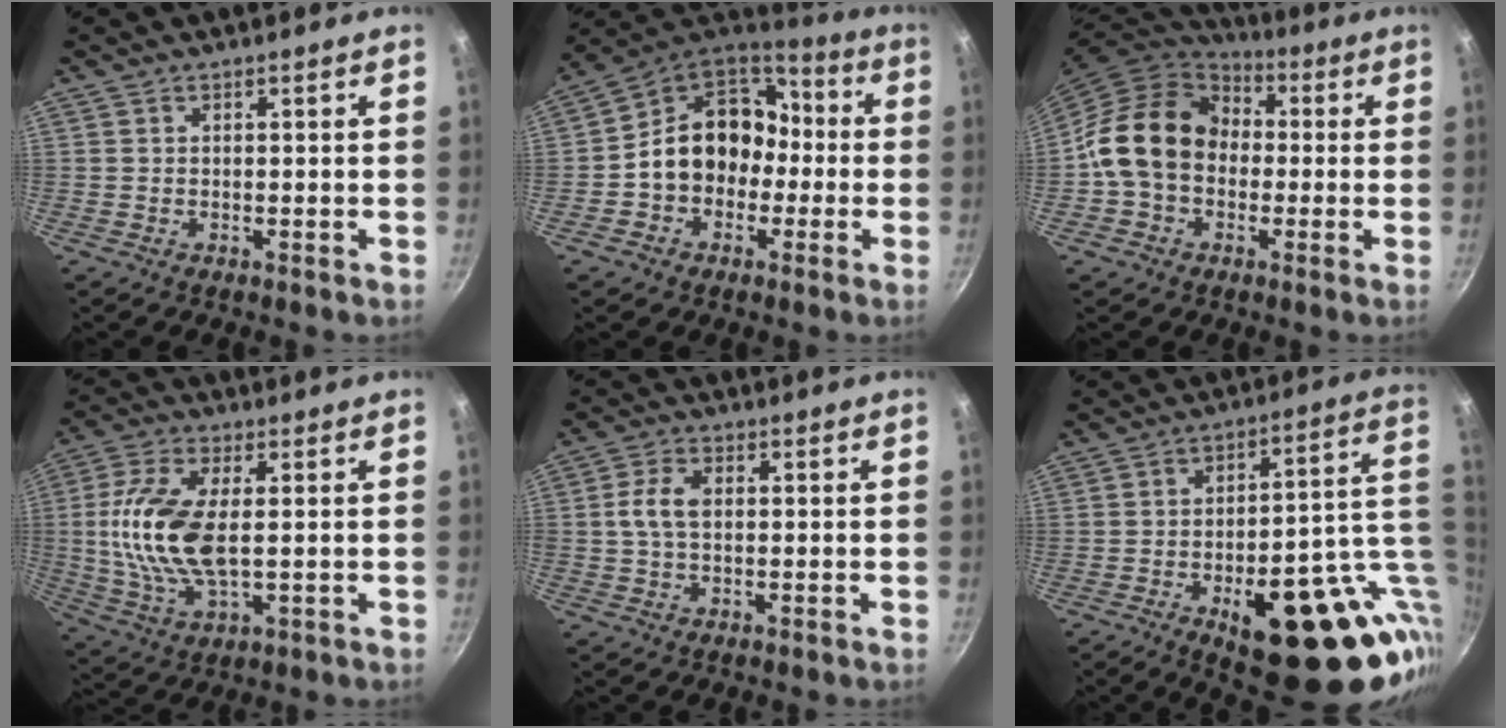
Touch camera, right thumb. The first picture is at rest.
{"total": 15.5, "force": [-1.9, 12.8, 8.5], "torque": [-0.097, 0.063, -0.041]}
{"total": 15.8, "force": [-0.2, 12.6, 9.5], "torque": [-0.132, 0.038, -0.017]}
{"total": 14.2, "force": [0.9, 6.6, 12.5], "torque": [-0.255, -0.001, 0.014]}
{"total": 5.3, "force": [0.5, 3.1, 4.3], "torque": [-0.091, 0.012, 0.005]}
{"total": 26.9, "force": [-6.0, 11.4, 23.6], "torque": [-0.262, 0.013, -0.066]}